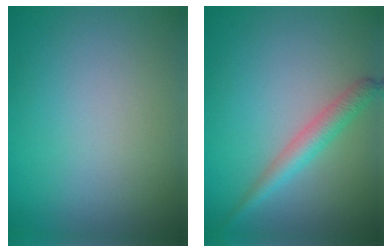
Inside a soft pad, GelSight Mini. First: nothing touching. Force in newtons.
{"total": 2.5, "press": 2.5, "slide": 0.1}